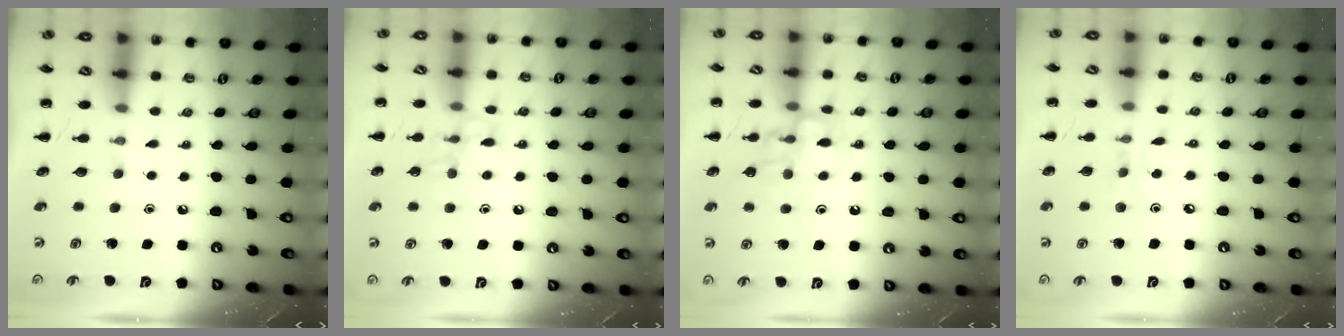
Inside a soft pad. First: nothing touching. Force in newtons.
{"total": 9.3, "press": 9.2, "slide": 1.0}
{"total": 13.6, "press": 13.5, "slide": 1.3}
{"total": 2.6, "press": 2.5, "slide": 0.8}